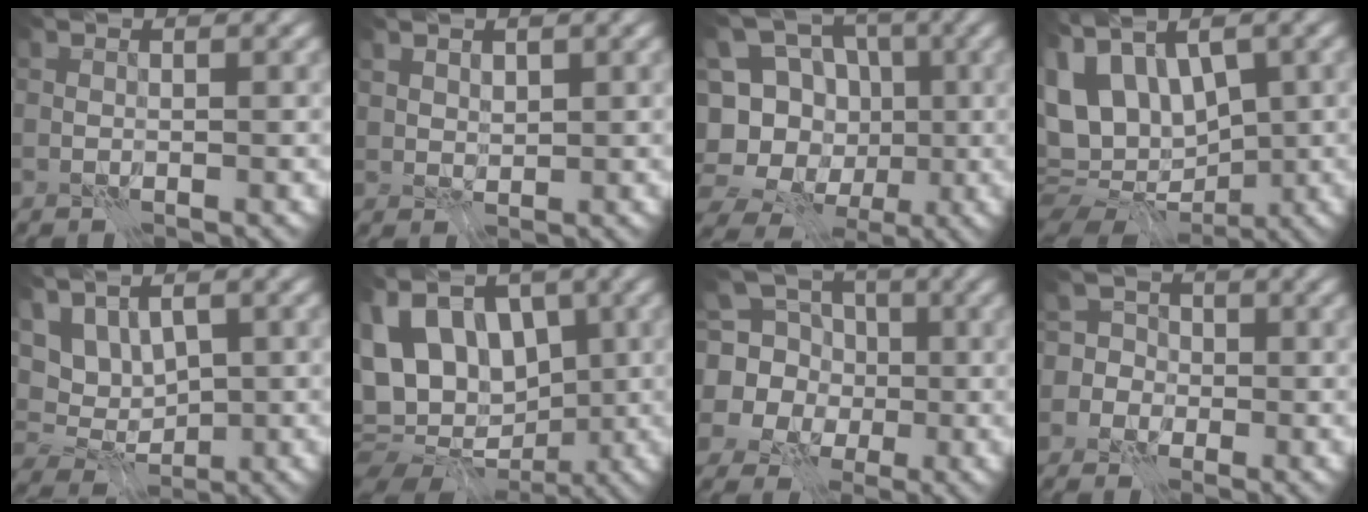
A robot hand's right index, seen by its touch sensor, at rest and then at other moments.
{"total": 1.6, "force": [0.9, 1.1, 0.7], "torque": [-0.014, -0.003, 0.017]}
{"total": 14.3, "force": [-5.9, 12.2, 4.3], "torque": [-0.117, -0.002, -0.091]}
{"total": 10.1, "force": [2.1, 6.3, 7.7], "torque": [-0.132, 0.013, 0.056]}
{"total": 5.9, "force": [1.5, 3.7, 4.3], "torque": [-0.067, 0.004, 0.034]}
{"total": 13.1, "force": [2.3, 9.1, 9.2], "torque": [-0.142, 0.036, 0.030]}
{"total": 10.7, "force": [0.3, 9.9, 4.2], "torque": [-0.121, 0.034, -0.033]}
{"total": 6.7, "force": [-1.4, 6.3, 1.6], "torque": [-0.012, 0.027, -0.072]}